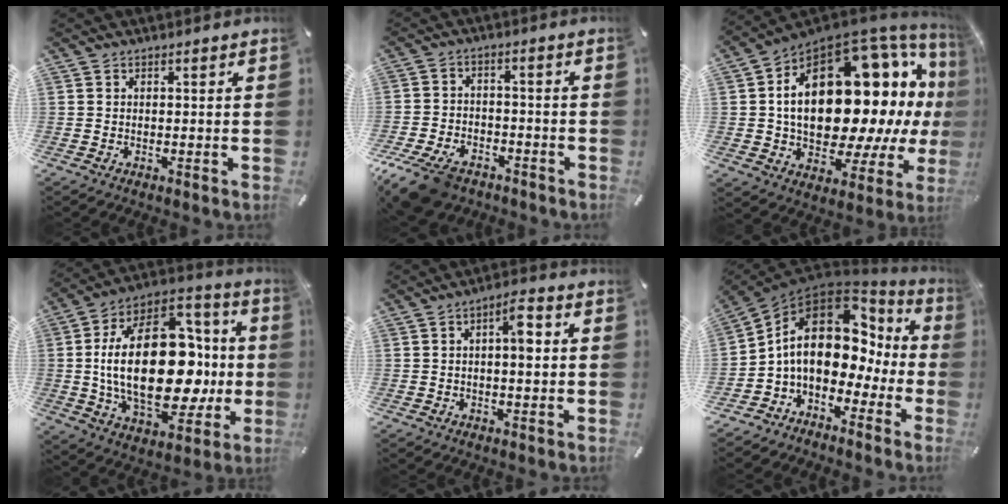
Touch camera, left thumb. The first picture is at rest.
{"total": 10.1, "force": [-6.7, 5.9, 4.7], "torque": [-0.097, 0.036, -0.121]}
{"total": 29.5, "force": [4.1, 16.6, 24.0], "torque": [-0.405, -0.044, 0.079]}
{"total": 31.3, "force": [-0.3, 18.2, 25.5], "torque": [-0.474, -0.007, 0.004]}
{"total": 6.0, "force": [0.5, 2.3, 5.5], "torque": [-0.082, 0.006, 0.002]}
{"total": 16.5, "force": [1.9, 11.7, 11.5], "torque": [-0.203, -0.015, 0.034]}